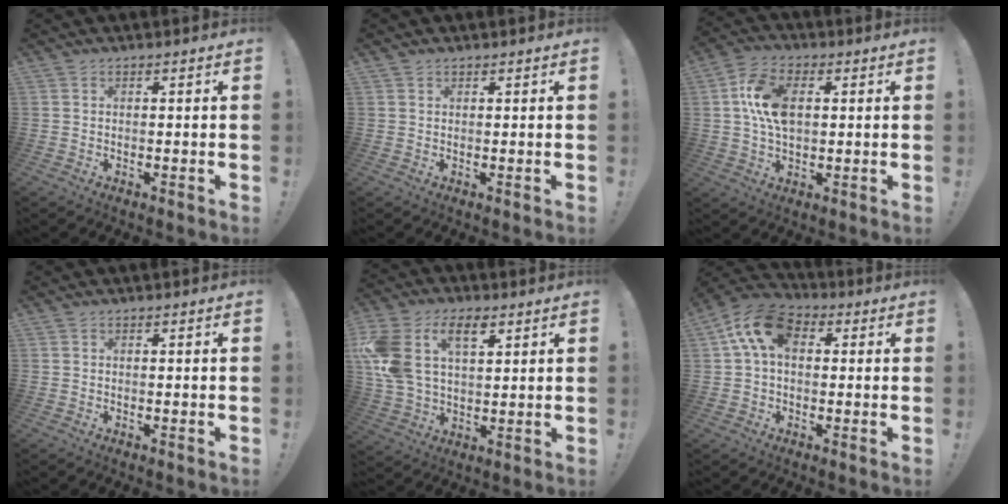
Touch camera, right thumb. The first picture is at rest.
{"total": 0.8, "force": [0.6, 0.4, 0.1], "torque": [0.005, -0.003, 0.011]}
{"total": 12.2, "force": [1.9, 7.6, 9.3], "torque": [-0.184, 0.006, 0.035]}
{"total": 0.0}
{"total": 15.0, "force": [6.7, 9.2, 9.8], "torque": [-0.206, -0.018, 0.121]}
{"total": 12.5, "force": [3.4, 7.8, 9.1], "torque": [-0.170, 0.007, 0.065]}